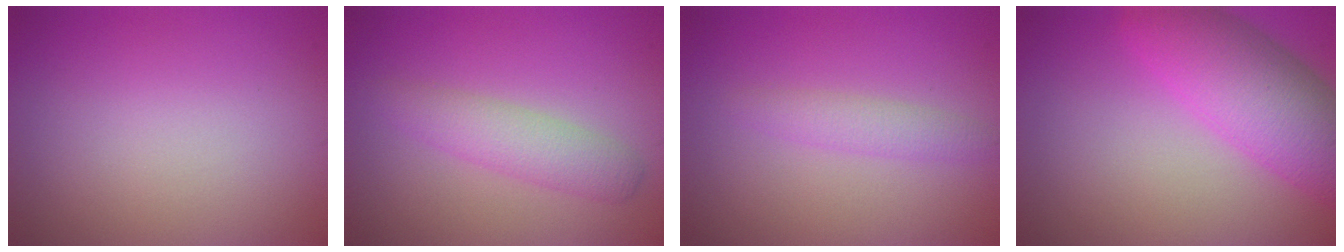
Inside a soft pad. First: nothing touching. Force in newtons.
{"total": 3.1, "press": 3.1, "slide": 0.1}
{"total": 1.9, "press": 1.9, "slide": 0.0}
{"total": 7.8, "press": 7.8, "slide": 0.2}